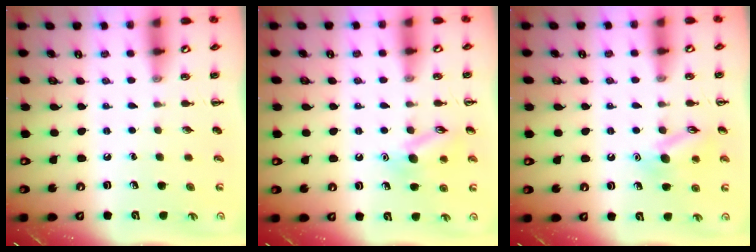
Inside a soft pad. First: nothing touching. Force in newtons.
{"total": 11.1, "press": 11.1, "slide": 1.0}
{"total": 11.1, "press": 11.1, "slide": 1.0}